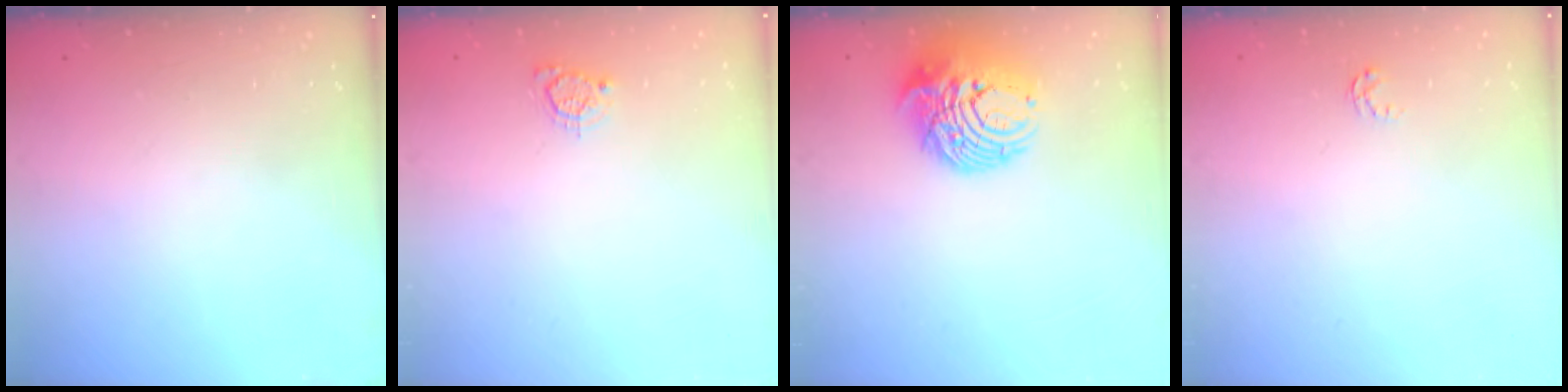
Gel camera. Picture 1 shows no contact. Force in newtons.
{"total": 3.7, "press": 3.6, "slide": 0.5}
{"total": 12.1, "press": 12.0, "slide": 1.0}
{"total": 2.6, "press": 2.6, "slide": 0.4}